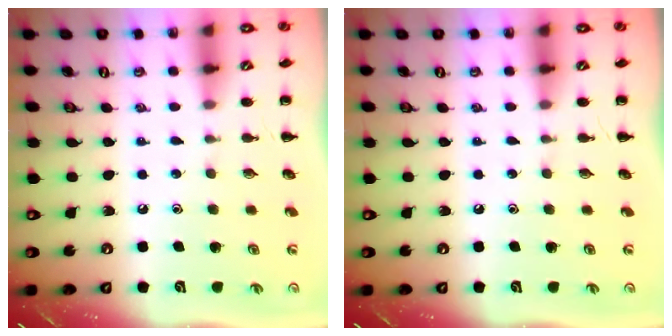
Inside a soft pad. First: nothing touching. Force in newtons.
{"total": 0.0}